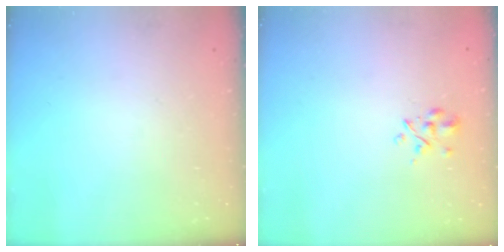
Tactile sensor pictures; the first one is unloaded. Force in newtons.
{"total": 2.6, "press": 2.4, "slide": 1.0}